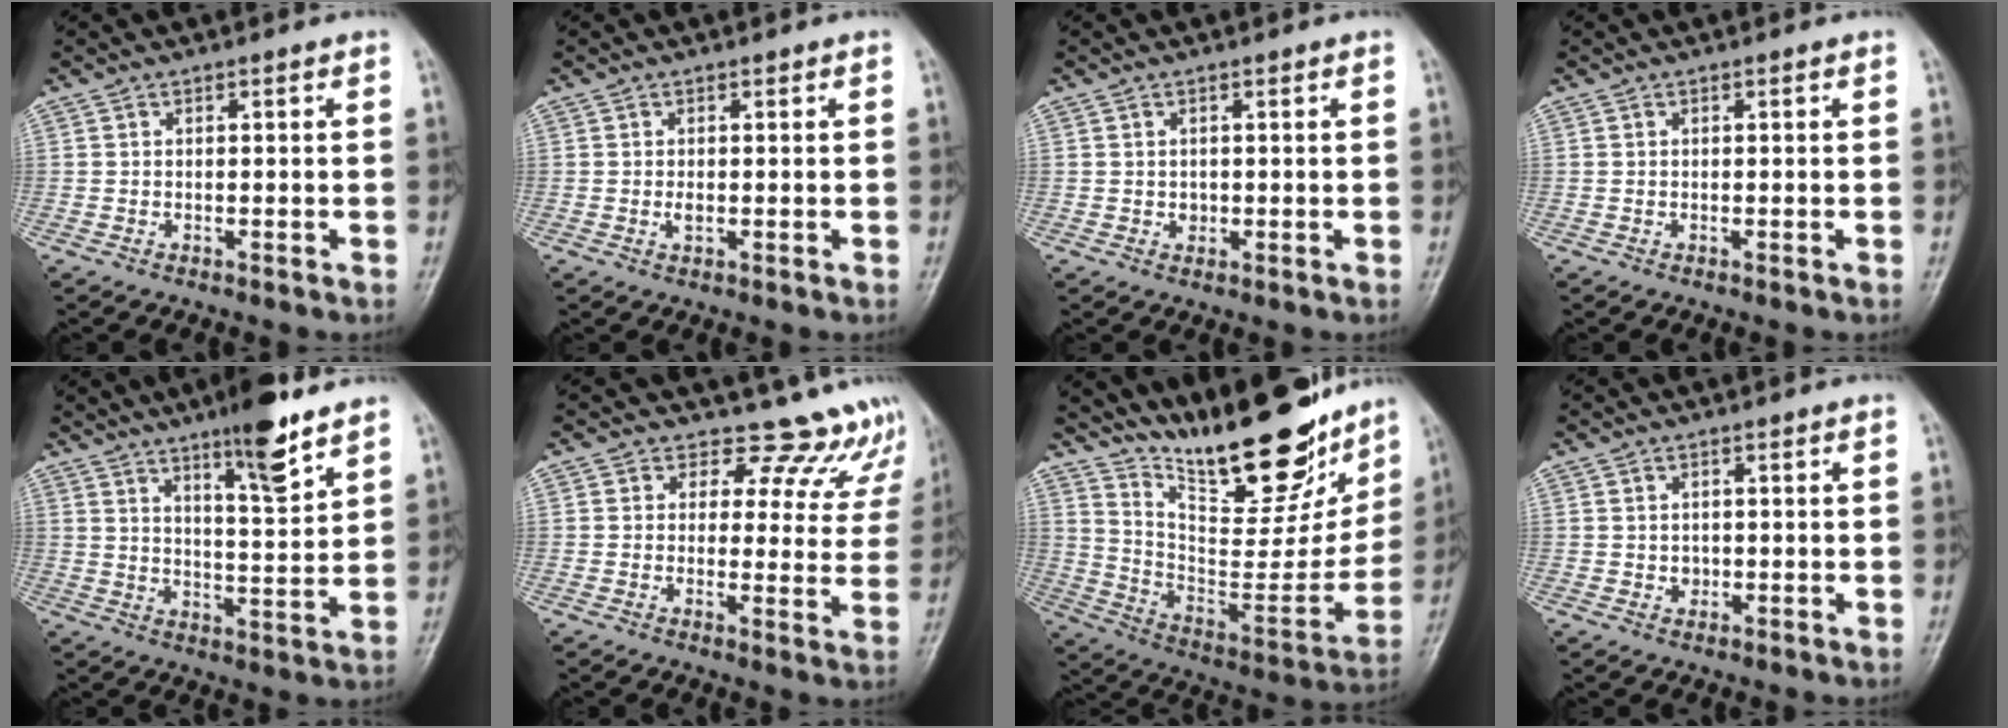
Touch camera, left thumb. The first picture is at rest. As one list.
[{"total": 1.2, "force": [0.0, 0.7, 1.0], "torque": [-0.015, -0.002, 0.002]}, {"total": 1.1, "force": [0.1, 1.0, 0.5], "torque": [-0.002, 0.000, 0.004]}, {"total": 0.0}, {"total": 10.7, "force": [7.4, 1.9, 7.5], "torque": [-0.105, -0.052, 0.119]}, {"total": 12.5, "force": [11.3, 5.4, 0.4], "torque": [0.050, -0.077, 0.102]}, {"total": 25.9, "force": [19.9, 8.0, 14.6], "torque": [-0.179, -0.106, 0.319]}, {"total": 1.4, "force": [0.1, 1.2, 0.6], "torque": [-0.004, 0.000, 0.005]}]